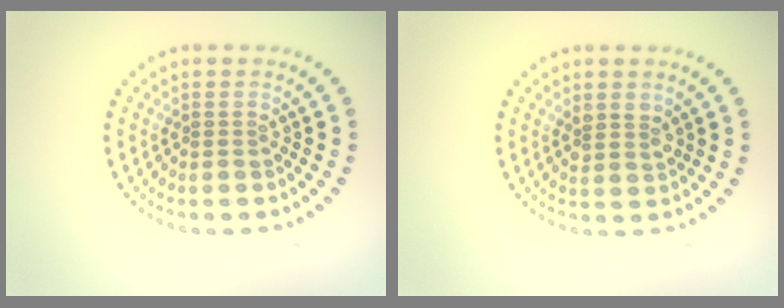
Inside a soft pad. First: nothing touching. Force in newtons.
{"total": 1.7, "press": 1.5, "slide": 0.8}